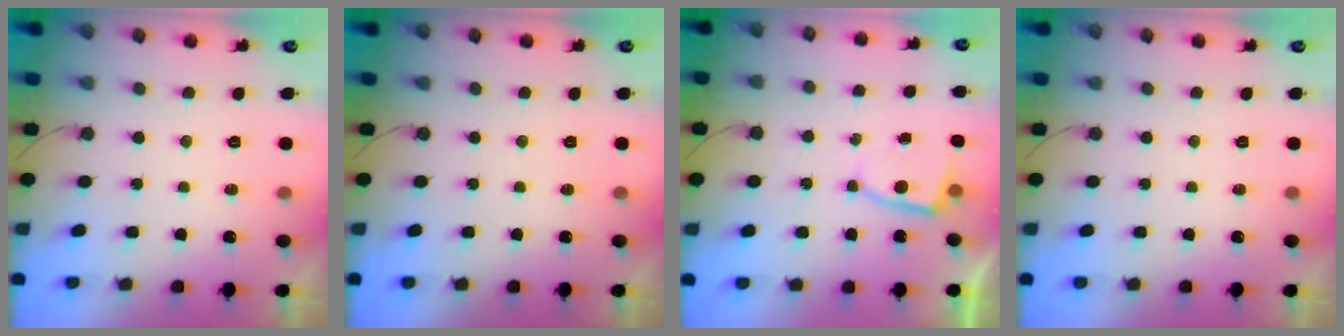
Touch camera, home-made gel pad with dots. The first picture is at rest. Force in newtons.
{"total": 0.0}
{"total": 4.1, "press": 4.1, "slide": 0.4}
{"total": 0.0}